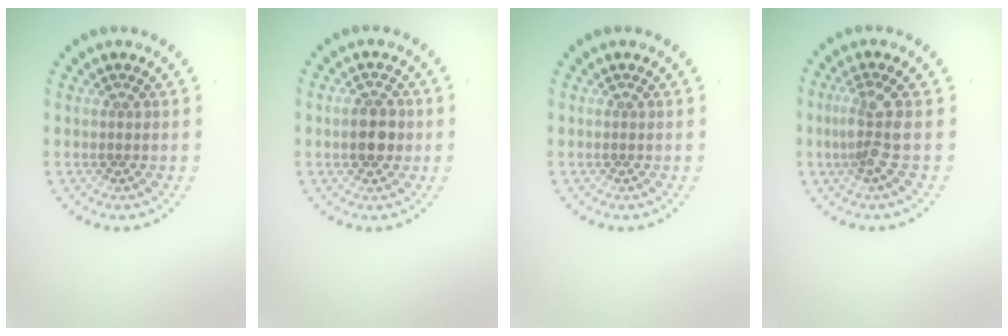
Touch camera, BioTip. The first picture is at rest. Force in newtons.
{"total": 2.8, "press": 2.8, "slide": 0.2}
{"total": 0.0}
{"total": 2.5, "press": 1.9, "slide": 1.6}